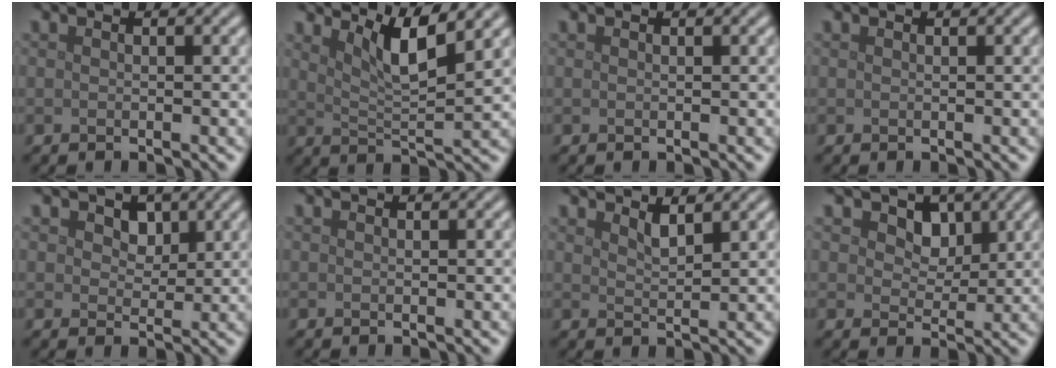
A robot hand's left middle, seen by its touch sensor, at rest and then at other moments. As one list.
[{"total": 4.6, "force": [3.0, 0.8, 3.4], "torque": [-0.058, -0.003, 0.055]}, {"total": 0.0}, {"total": 0.0}, {"total": 2.5, "force": [1.2, 1.7, 1.3], "torque": [-0.026, -0.006, 0.012]}, {"total": 0.0}, {"total": 1.6, "force": [1.4, 0.3, 0.8], "torque": [-0.013, -0.002, 0.025]}, {"total": 3.1, "force": [1.6, 2.2, 1.6], "torque": [-0.038, -0.013, 0.020]}]